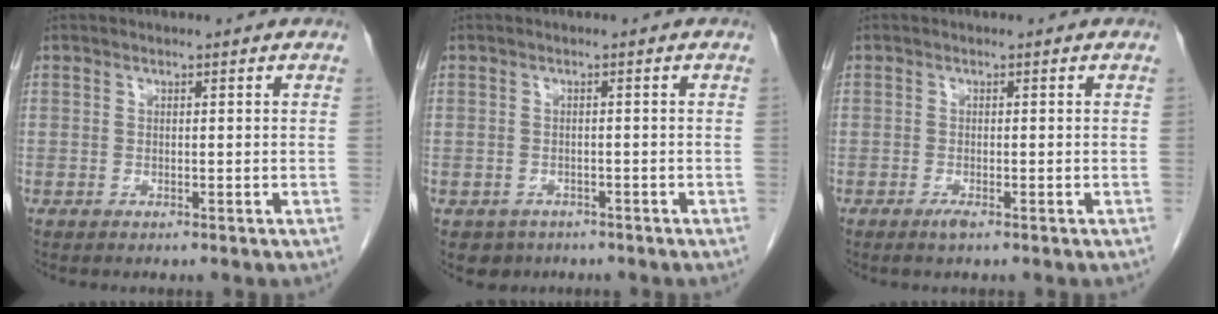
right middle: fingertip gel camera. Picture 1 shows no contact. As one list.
[{"total": 2.9, "force": [-1.9, 2.2, 0.1], "torque": [-0.007, 0.004, -0.027]}, {"total": 1.1, "force": [-0.8, 0.0, 0.8], "torque": [-0.018, -0.003, -0.014]}]